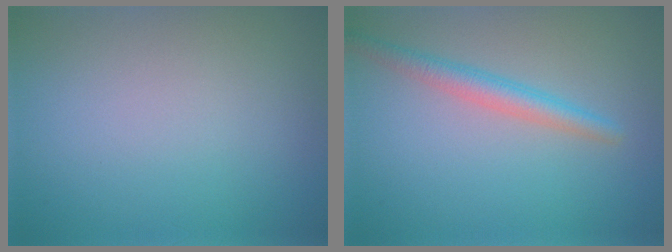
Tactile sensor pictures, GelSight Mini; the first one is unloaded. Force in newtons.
{"total": 2.5, "press": 2.5, "slide": 0.1}